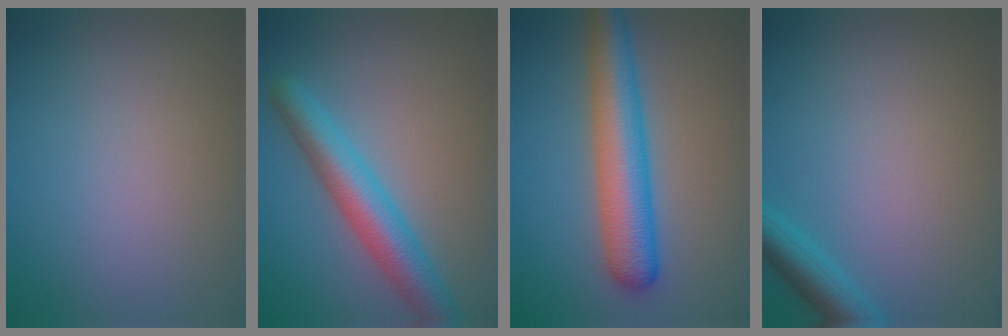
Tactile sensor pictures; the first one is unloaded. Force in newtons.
{"total": 5.5, "press": 5.5, "slide": 0.2}
{"total": 6.8, "press": 6.8, "slide": 0.2}
{"total": 2.9, "press": 2.9, "slide": 0.2}